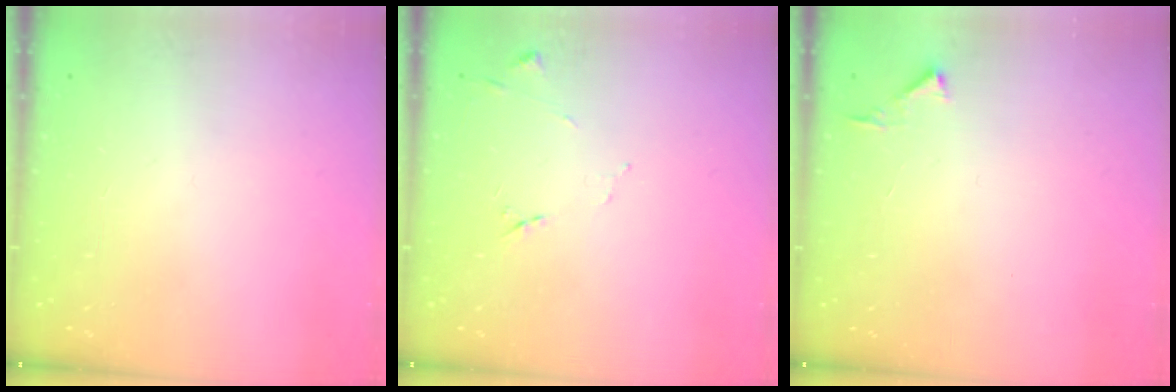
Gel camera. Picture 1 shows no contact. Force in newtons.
{"total": 7.1, "press": 7.1, "slide": 0.7}
{"total": 2.8, "press": 2.8, "slide": 0.3}